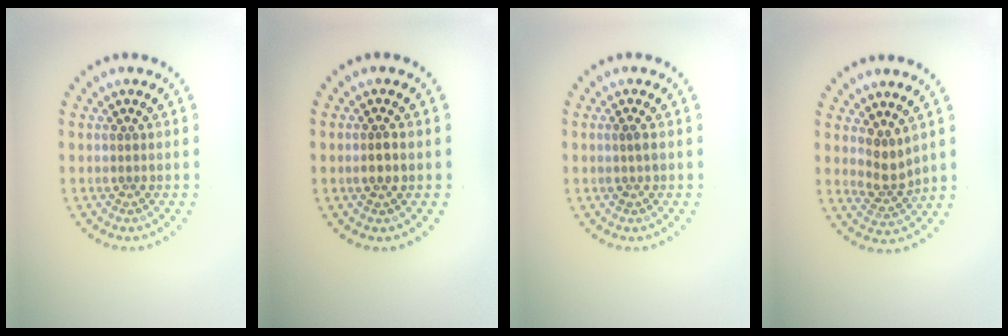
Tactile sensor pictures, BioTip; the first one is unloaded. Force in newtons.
{"total": 1.3, "press": 1.2, "slide": 0.5}
{"total": 0.7, "press": 0.7, "slide": 0.3}
{"total": 2.4, "press": 1.7, "slide": 1.7}